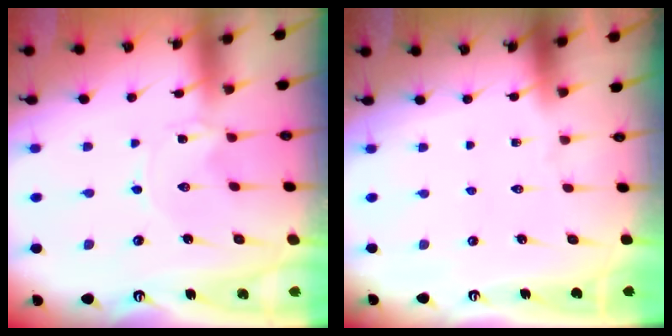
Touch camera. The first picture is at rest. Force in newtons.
{"total": 0.0}